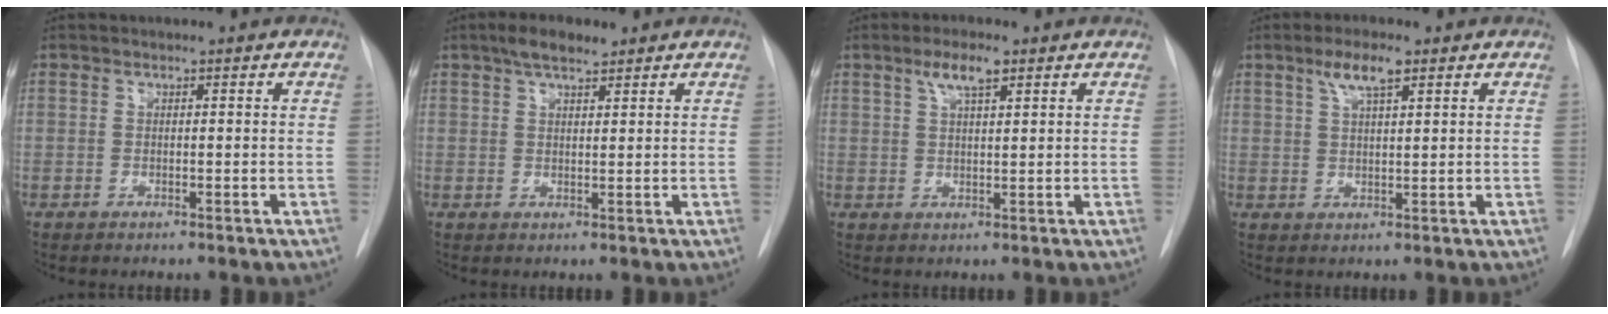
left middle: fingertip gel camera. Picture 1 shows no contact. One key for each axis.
{"total": 4.1, "fx": 3.0, "fy": 1.2, "fz": 2.5, "tx": -0.052, "ty": 0.011, "tz": 0.051}
{"total": 4.0, "fx": 2.3, "fy": 0.7, "fz": 3.1, "tx": -0.064, "ty": 0.006, "tz": 0.043}
{"total": 4.5, "fx": 2.6, "fy": 0.7, "fz": 3.5, "tx": -0.072, "ty": 0.006, "tz": 0.049}